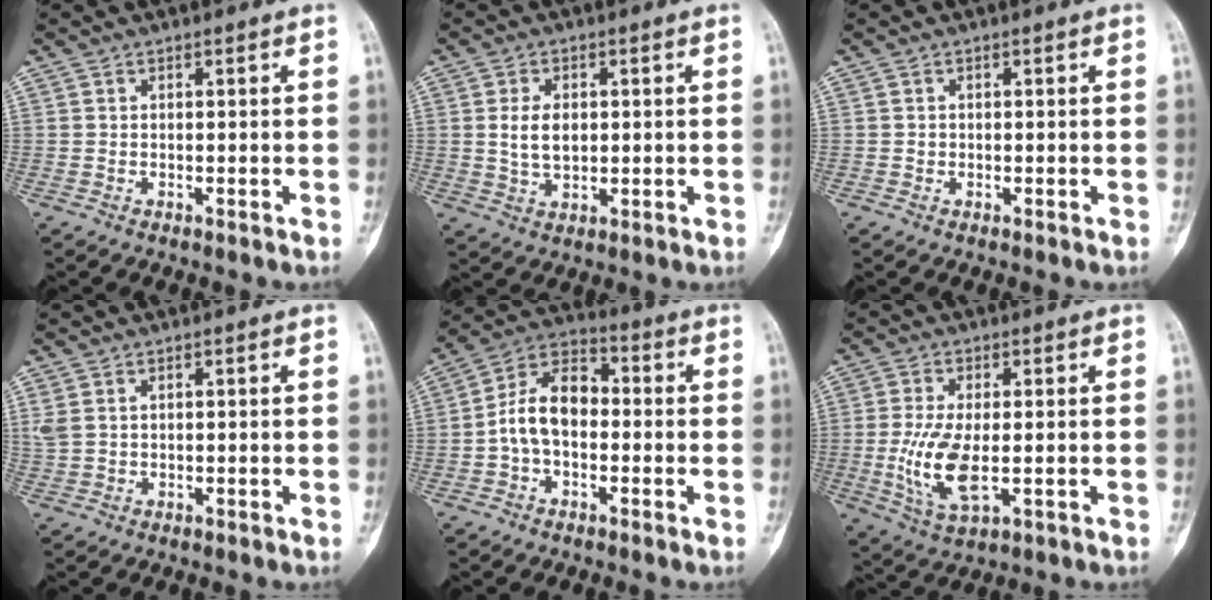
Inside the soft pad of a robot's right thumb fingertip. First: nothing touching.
{"total": 5.6, "force": [0.7, 3.6, 4.3], "torque": [-0.073, -0.005, 0.019]}
{"total": 0.6, "force": [-0.1, 0.6, 0.1], "torque": [0.001, 0.003, -0.002]}
{"total": 2.2, "force": [1.0, 1.2, 1.5], "torque": [-0.045, 0.009, 0.031]}
{"total": 10.8, "force": [-1.1, 6.9, 8.2], "torque": [-0.137, 0.038, -0.033]}
{"total": 9.7, "force": [-1.2, 4.1, 8.7], "torque": [-0.186, -0.015, -0.013]}